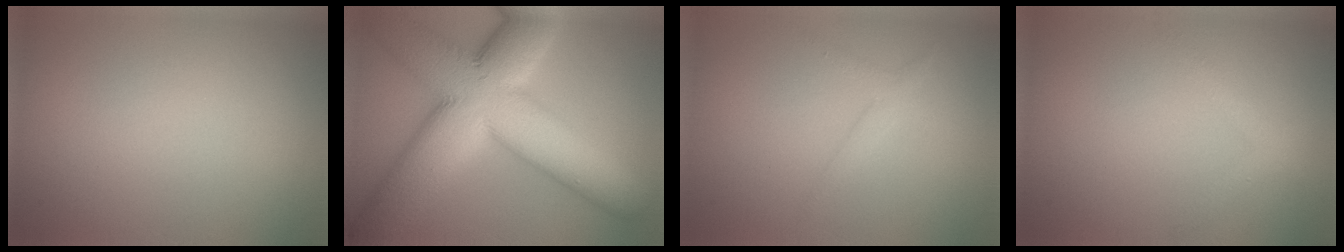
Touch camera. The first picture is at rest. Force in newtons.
{"total": 15.8, "press": 15.7, "slide": 1.0}
{"total": 1.4, "press": 1.4, "slide": 0.1}
{"total": 1.8, "press": 1.8, "slide": 0.1}